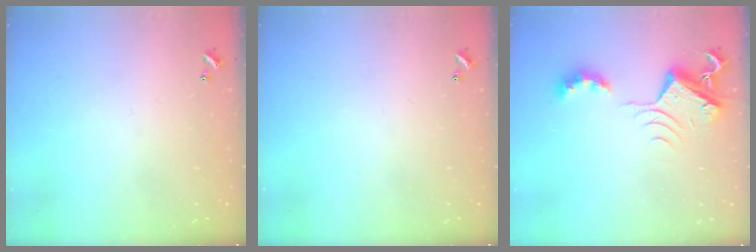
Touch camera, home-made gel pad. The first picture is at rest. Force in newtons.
{"total": 0.0}
{"total": 7.2, "press": 7.1, "slide": 0.9}